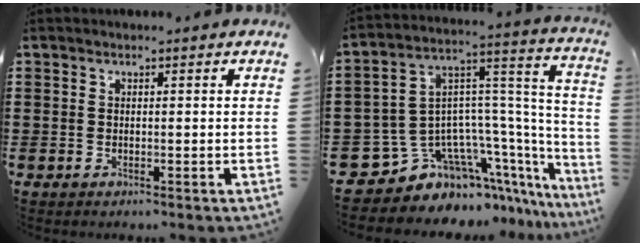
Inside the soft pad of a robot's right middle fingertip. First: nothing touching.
{"total": 8.9, "force": [-6.3, 5.8, 2.5], "torque": [-0.088, -0.022, -0.122]}